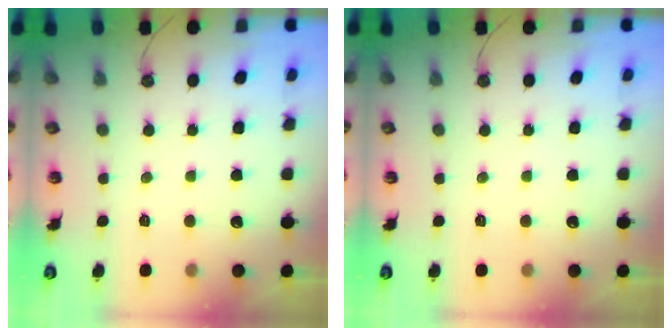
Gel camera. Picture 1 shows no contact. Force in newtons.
{"total": 0.0}